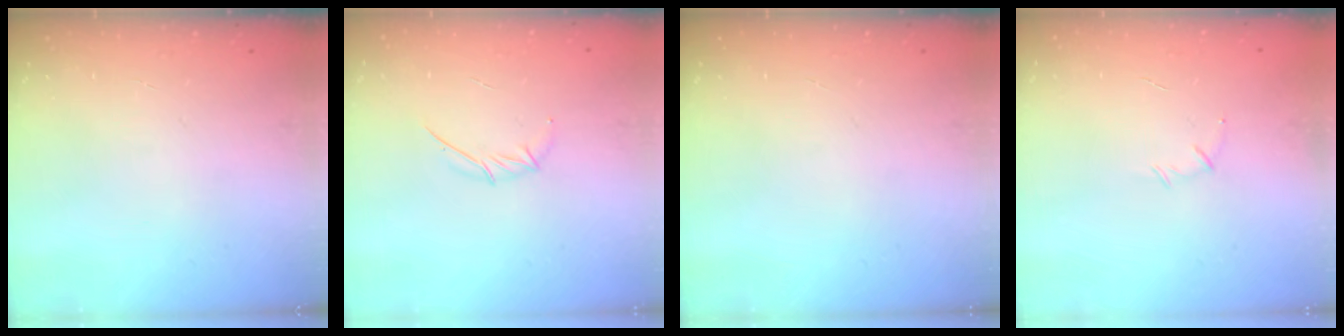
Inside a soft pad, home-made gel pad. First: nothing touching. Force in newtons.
{"total": 3.9, "press": 3.8, "slide": 0.8}
{"total": 0.0}
{"total": 4.1, "press": 4.0, "slide": 1.0}